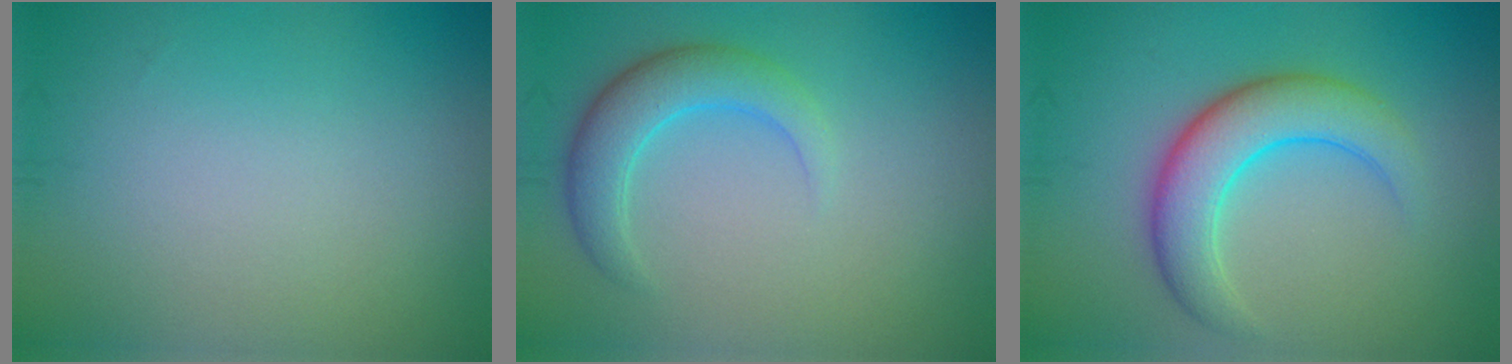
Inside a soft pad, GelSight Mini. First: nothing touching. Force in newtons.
{"total": 3.7, "press": 3.7, "slide": 0.1}
{"total": 5.7, "press": 5.7, "slide": 0.1}